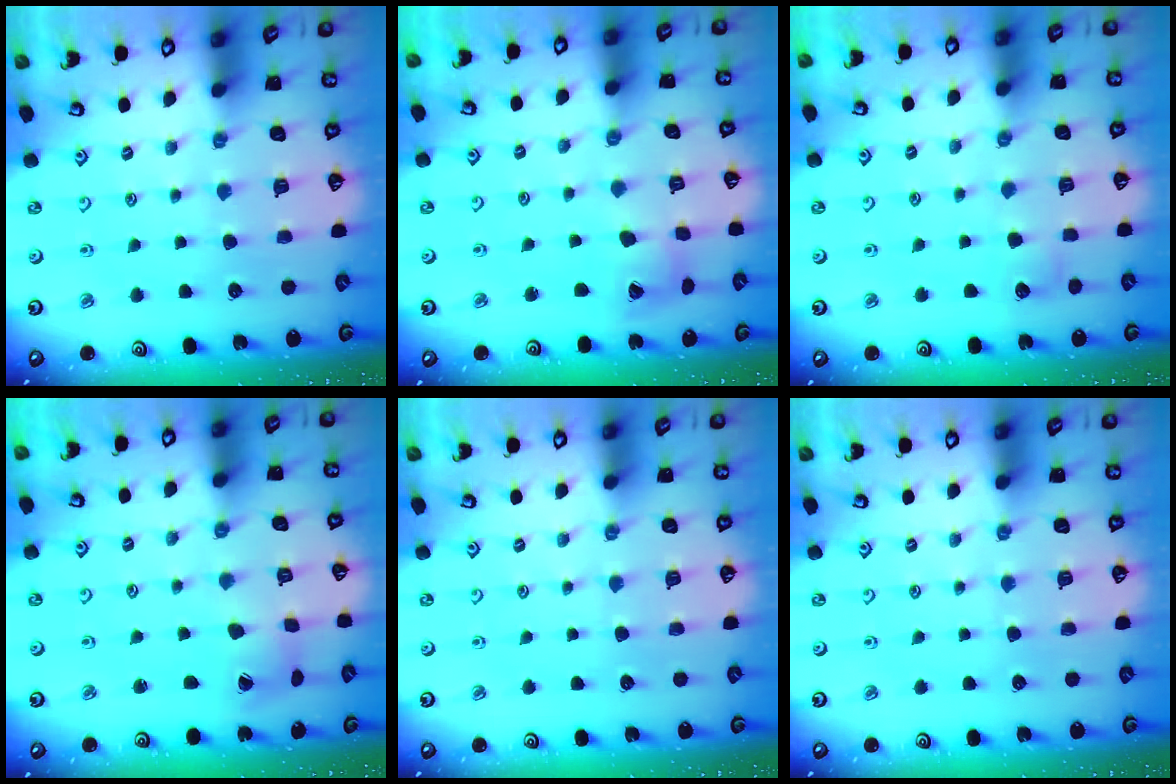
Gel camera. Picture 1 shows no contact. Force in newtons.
{"total": 9.5, "press": 9.4, "slide": 1.3}
{"total": 3.1, "press": 3.0, "slide": 0.3}
{"total": 5.3, "press": 5.2, "slide": 0.5}
{"total": 0.0}
{"total": 0.0}